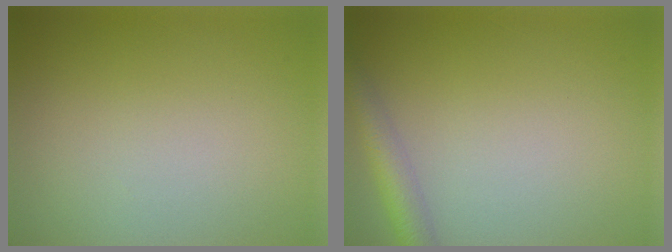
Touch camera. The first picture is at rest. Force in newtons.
{"total": 3.0, "press": 3.0, "slide": 0.1}